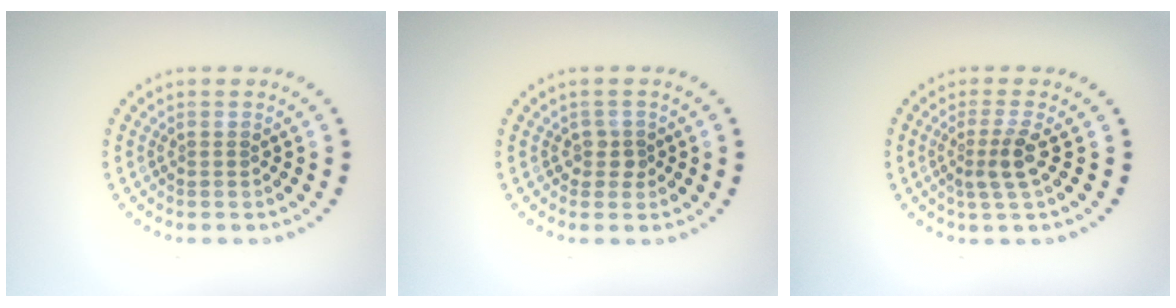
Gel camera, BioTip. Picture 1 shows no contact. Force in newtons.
{"total": 1.4, "press": 1.2, "slide": 0.7}
{"total": 2.4, "press": 1.7, "slide": 1.6}